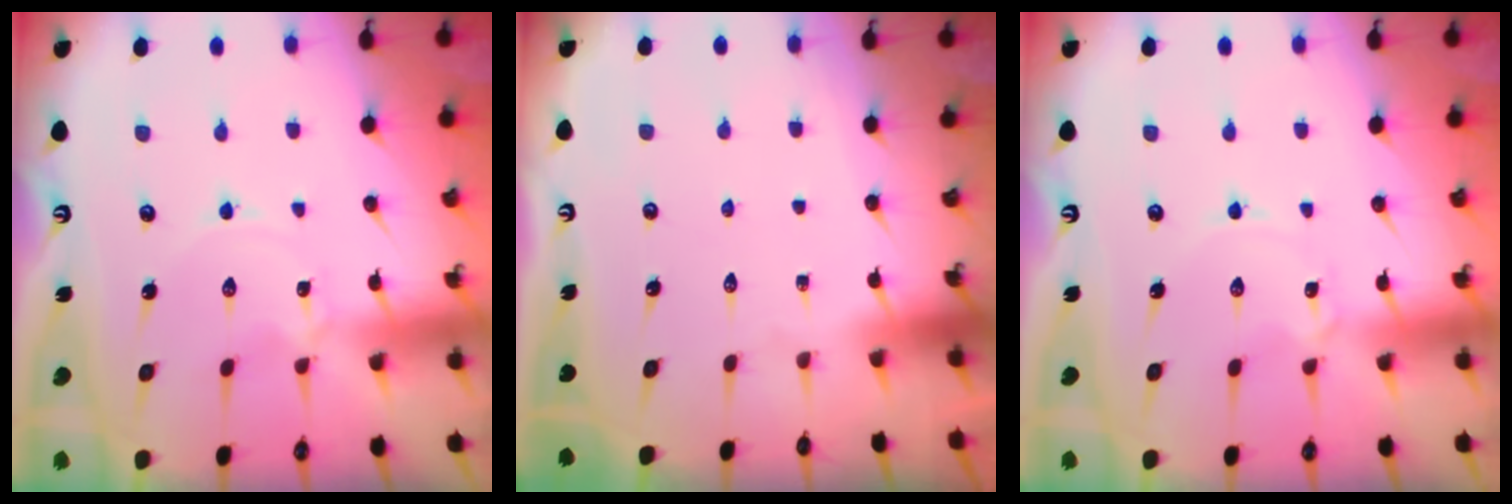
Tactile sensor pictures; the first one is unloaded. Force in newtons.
{"total": 0.0}
{"total": 0.0}